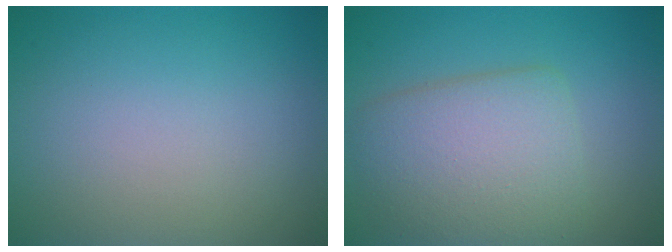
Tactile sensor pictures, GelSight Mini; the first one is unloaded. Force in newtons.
{"total": 6.0, "press": 6.0, "slide": 0.3}